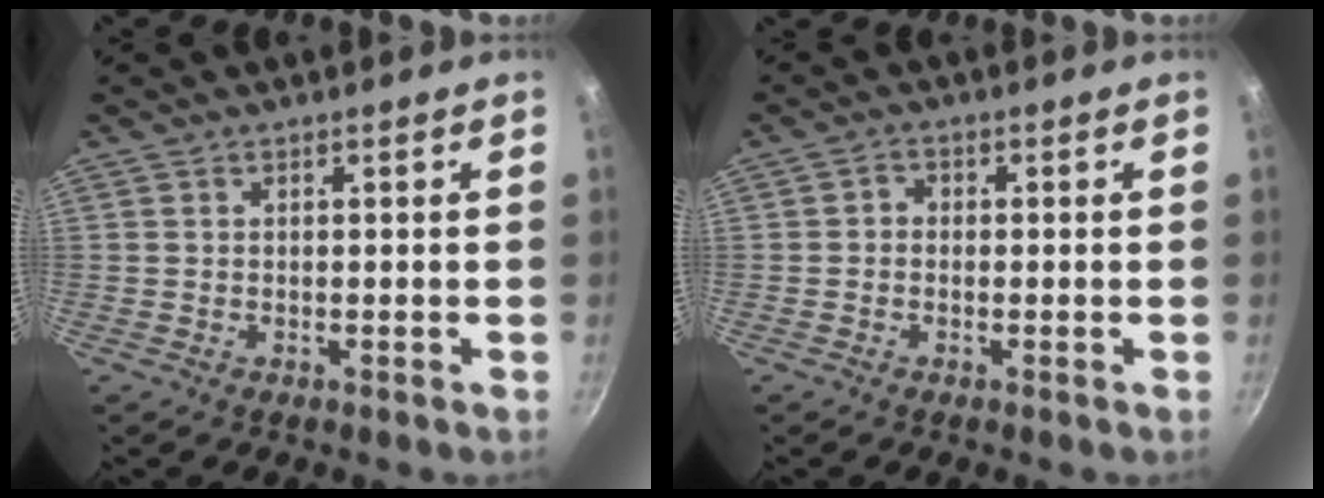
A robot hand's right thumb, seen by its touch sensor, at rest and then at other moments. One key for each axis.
{"total": 1.6, "fx": -0.5, "fy": 1.4, "fz": 0.7, "tx": -0.009, "ty": 0.008, "tz": -0.012}